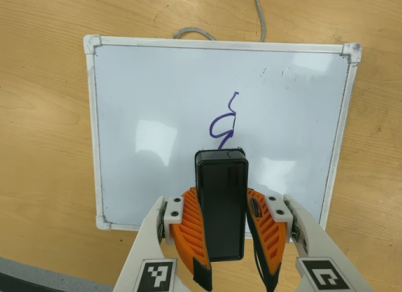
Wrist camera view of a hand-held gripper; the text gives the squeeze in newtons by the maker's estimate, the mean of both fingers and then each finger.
{"total": 7.6, "left": 6.9, "right": 8.3}